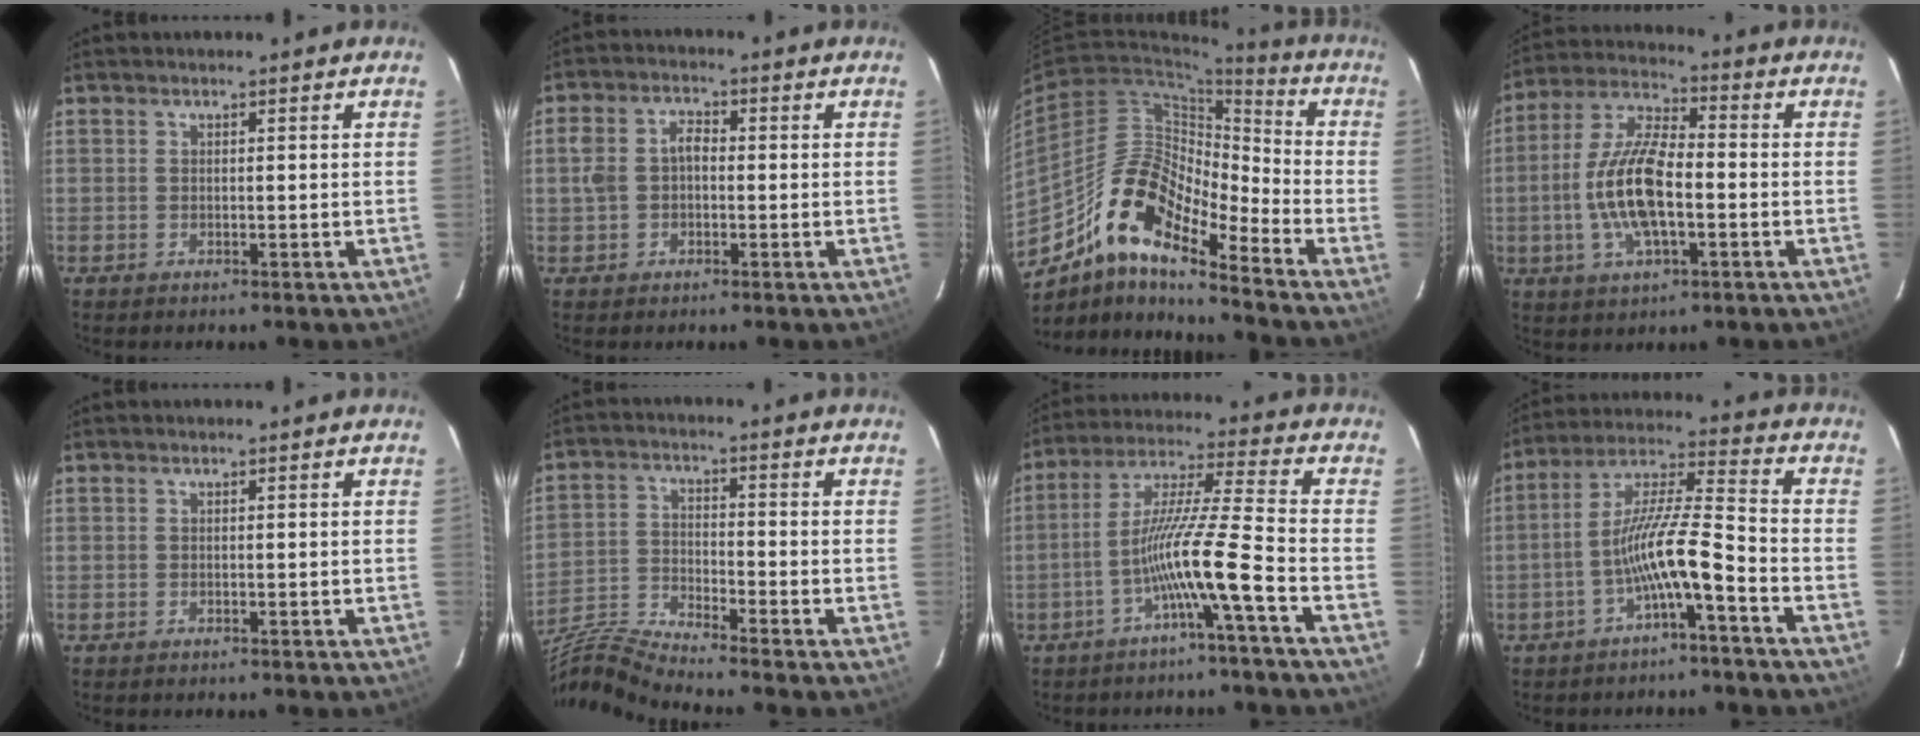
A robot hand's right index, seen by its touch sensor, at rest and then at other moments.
{"total": 5.2, "force": [-0.4, 3.8, 3.5], "torque": [-0.072, 0.017, -0.006]}
{"total": 15.4, "force": [-10.9, 3.9, 10.2], "torque": [-0.173, 0.006, -0.218]}
{"total": 13.5, "force": [-2.7, 5.1, 12.2], "torque": [-0.257, 0.002, -0.053]}
{"total": 0.0}
{"total": 10.9, "force": [-10.1, -1.5, 4.0], "torque": [-0.093, -0.014, -0.206]}
{"total": 10.7, "force": [-5.3, -2.0, 9.1], "torque": [-0.178, 0.005, -0.100]}
{"total": 9.8, "force": [-4.6, 0.6, 8.6], "torque": [-0.181, 0.013, -0.084]}